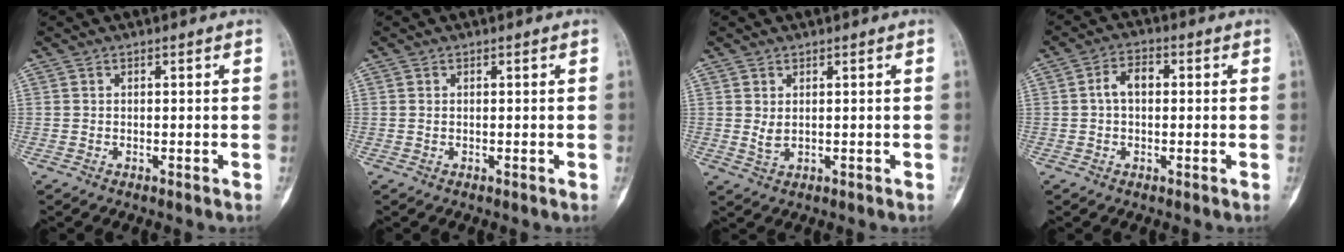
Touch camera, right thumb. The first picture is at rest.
{"total": 0.0}
{"total": 1.9, "force": [0.4, 1.0, 1.6], "torque": [-0.027, -0.004, 0.013]}
{"total": 4.6, "force": [0.3, 2.9, 3.5], "torque": [-0.059, 0.017, -0.001]}